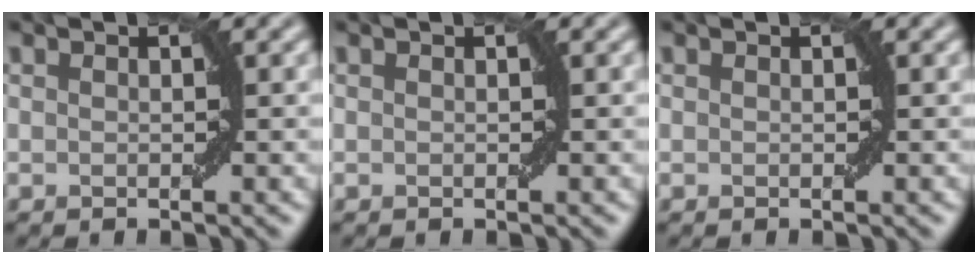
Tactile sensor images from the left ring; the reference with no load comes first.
{"total": 0.0}
{"total": 0.0}